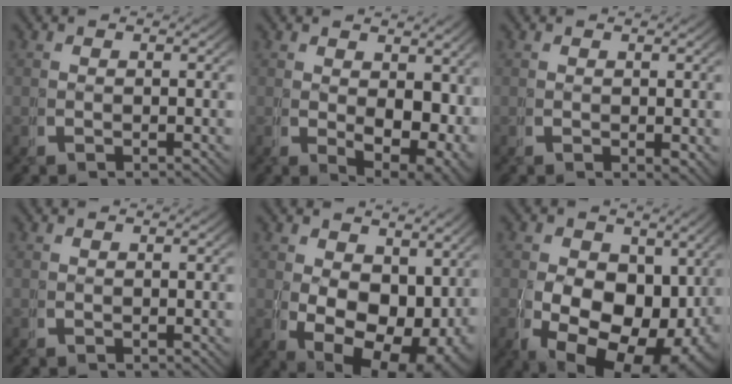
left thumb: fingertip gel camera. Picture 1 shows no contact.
{"total": 5.6, "force": [0.2, 3.3, 4.5], "torque": [-0.069, -0.041, 0.025]}
{"total": 0.7, "force": [0.2, 0.3, 0.6], "torque": [-0.005, -0.006, 0.006]}
{"total": 0.0}
{"total": 11.5, "force": [-1.4, 8.1, 8.1], "torque": [-0.145, -0.072, 0.012]}
{"total": 14.8, "force": [-2.7, 10.4, 10.2], "torque": [-0.185, -0.085, -0.007]}